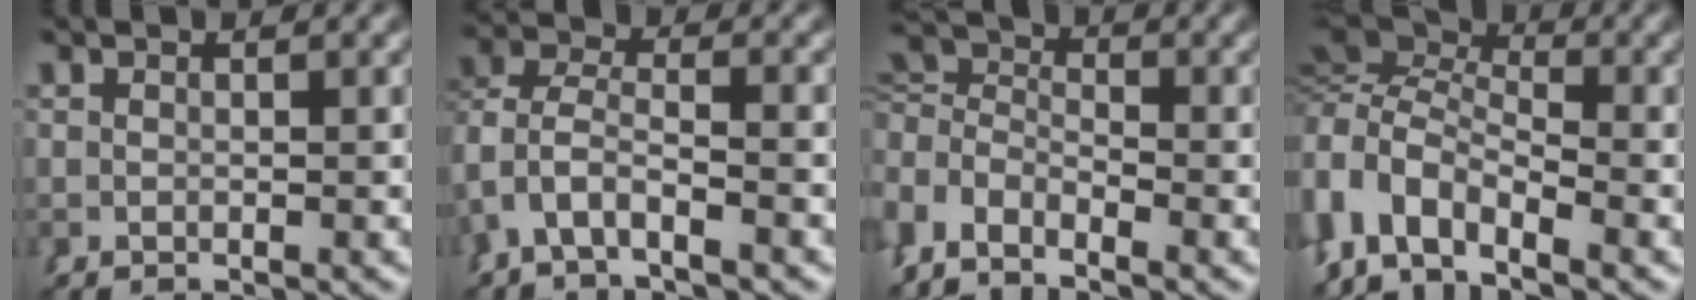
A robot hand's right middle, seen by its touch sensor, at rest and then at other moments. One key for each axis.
{"total": 5.0, "fx": -1.4, "fy": 3.7, "fz": 3.0, "tx": -0.086, "ty": -0.022, "tz": -0.023}
{"total": 5.4, "fx": 0.7, "fy": 4.6, "fz": 2.7, "tx": -0.066, "ty": -0.010, "tz": 0.004}
{"total": 7.2, "fx": -1.3, "fy": 5.4, "fz": 4.6, "tx": -0.117, "ty": -0.024, "tz": -0.019}